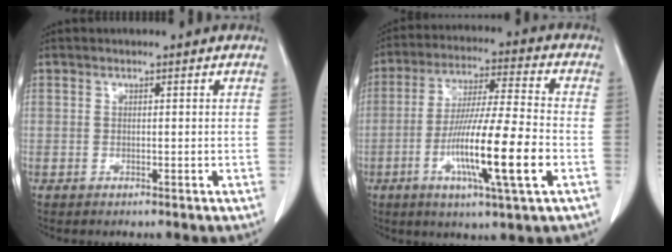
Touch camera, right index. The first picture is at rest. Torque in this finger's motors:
{"motor_torque": [1.68, -0.46, 1.05, 0.21]}